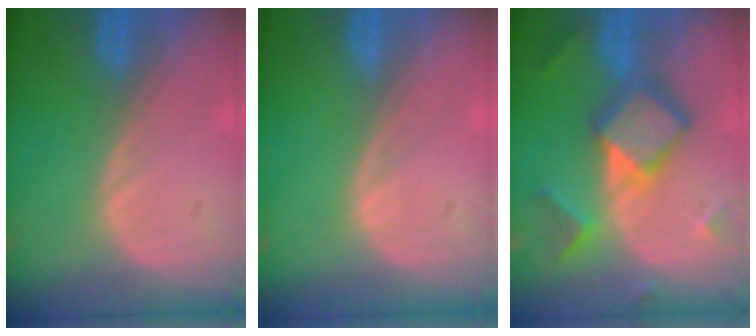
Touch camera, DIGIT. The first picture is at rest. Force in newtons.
{"total": 0.0}
{"total": 7.7, "press": 7.7, "slide": 0.4}